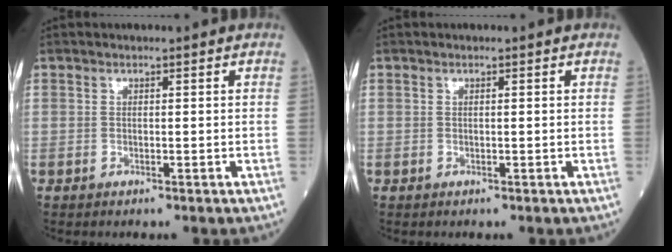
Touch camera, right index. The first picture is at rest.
{"total": 0.0}